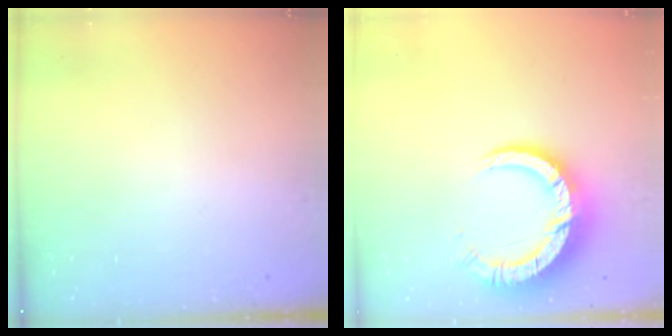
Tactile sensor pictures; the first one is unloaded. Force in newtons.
{"total": 11.8, "press": 11.7, "slide": 1.3}